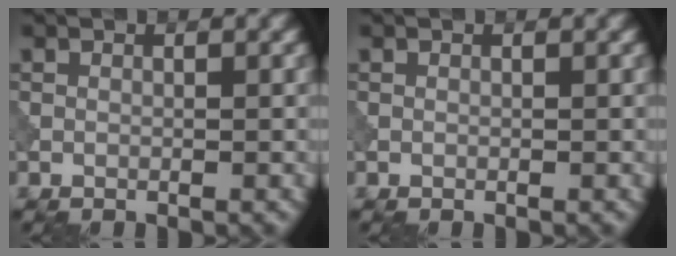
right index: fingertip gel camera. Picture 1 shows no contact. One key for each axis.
{"total": 0.0}